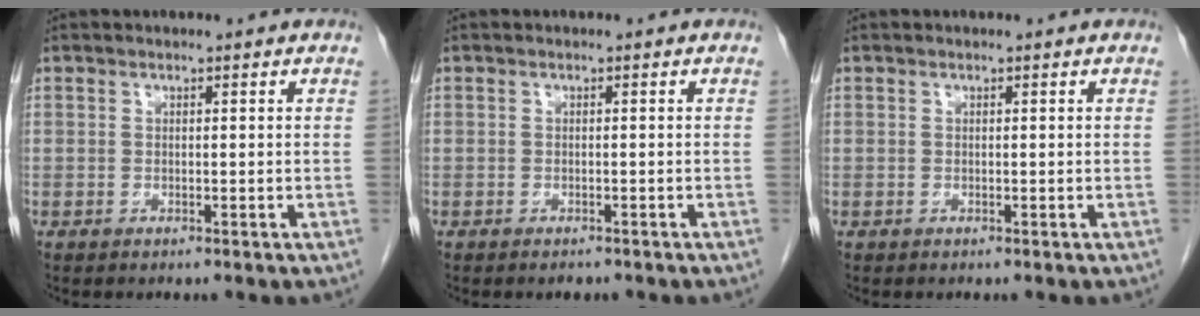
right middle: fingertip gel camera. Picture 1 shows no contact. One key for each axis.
{"total": 1.0, "fx": -0.8, "fy": 0.3, "fz": 0.4, "tx": -0.009, "ty": -0.001, "tz": -0.008}
{"total": 0.0}